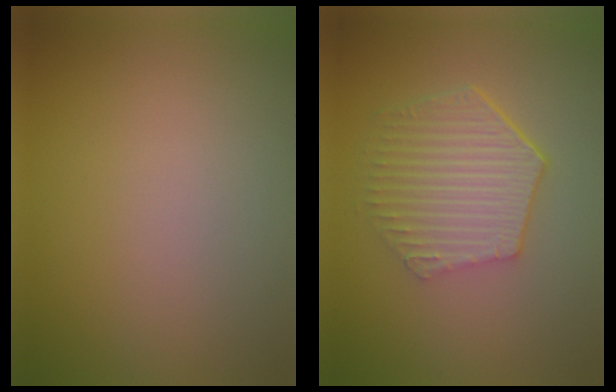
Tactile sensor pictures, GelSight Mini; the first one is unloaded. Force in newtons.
{"total": 5.9, "press": 4.3, "slide": 4.0}